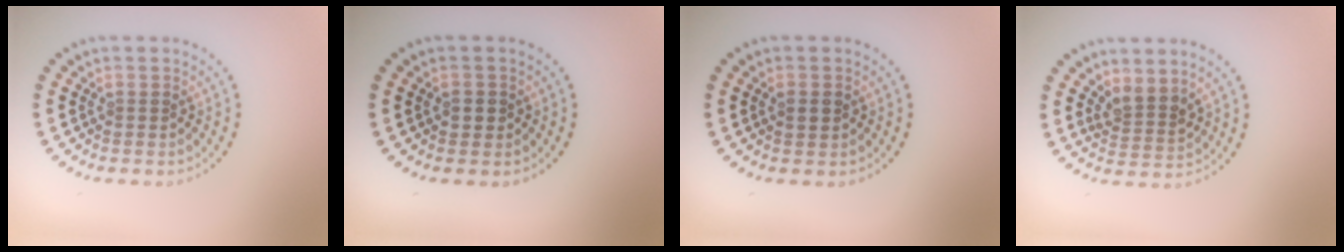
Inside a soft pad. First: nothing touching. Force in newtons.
{"total": 1.1, "press": 1.0, "slide": 0.3}
{"total": 1.1, "press": 1.1, "slide": 0.1}
{"total": 2.4, "press": 1.9, "slide": 1.4}